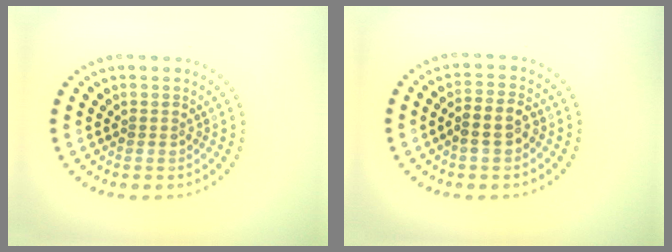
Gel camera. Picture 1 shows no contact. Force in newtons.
{"total": 2.8, "press": 2.7, "slide": 0.9}